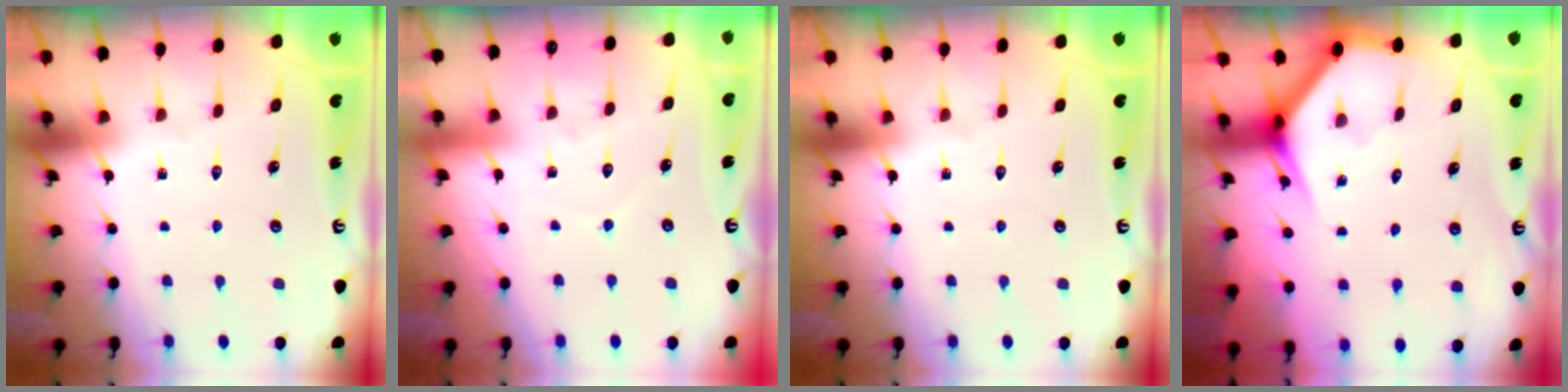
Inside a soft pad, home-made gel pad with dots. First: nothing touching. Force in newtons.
{"total": 5.1, "press": 5.1, "slide": 0.6}
{"total": 0.0}
{"total": 3.4, "press": 3.4, "slide": 0.3}